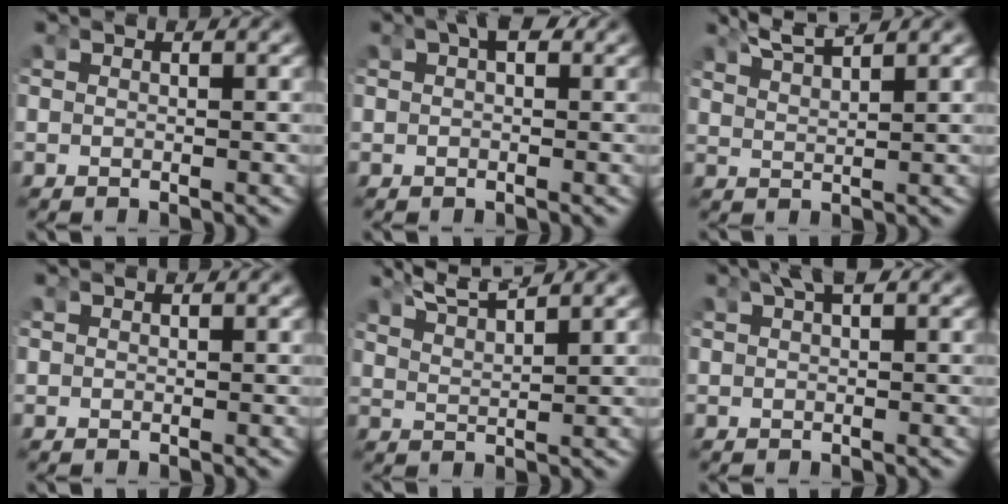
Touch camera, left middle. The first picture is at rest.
{"total": 1.4, "force": [0.7, 0.7, 1.0], "torque": [-0.012, 0.006, 0.008]}
{"total": 3.7, "force": [3.2, 0.8, 1.6], "torque": [-0.035, -0.003, 0.060]}
{"total": 0.0}
{"total": 4.6, "force": [3.9, 1.3, 2.2], "torque": [-0.047, 0.000, 0.066]}
{"total": 1.9, "force": [1.3, 0.5, 1.3], "torque": [-0.020, 0.008, 0.019]}